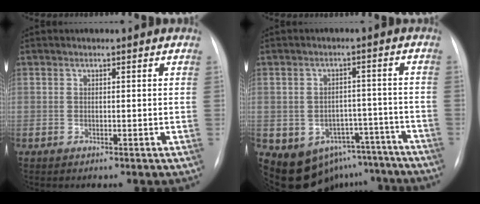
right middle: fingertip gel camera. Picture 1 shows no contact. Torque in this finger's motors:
{"motor_torque": [1.02, -1.13, 0.73, 0.11]}